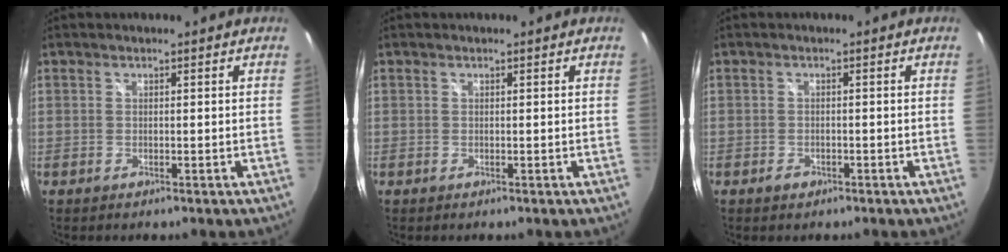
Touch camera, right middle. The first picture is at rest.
{"total": 0.0}
{"total": 1.6, "force": [-1.1, 1.1, 0.5], "torque": [-0.009, -0.001, -0.018]}